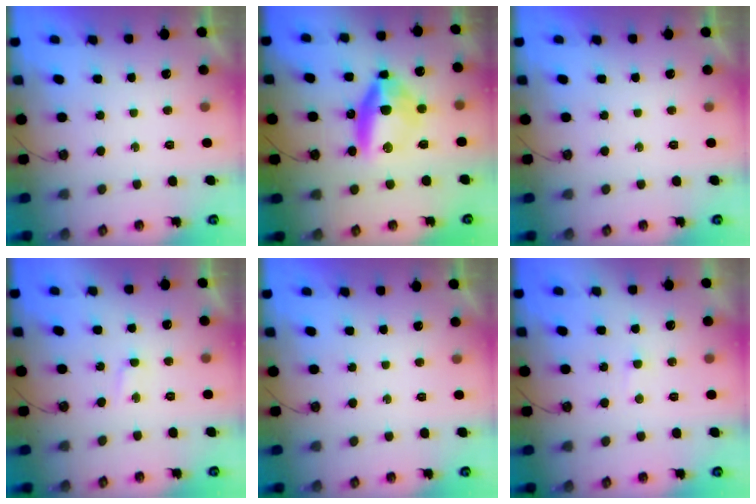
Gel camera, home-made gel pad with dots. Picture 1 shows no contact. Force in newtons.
{"total": 11.2, "press": 11.0, "slide": 1.7}
{"total": 0.0}
{"total": 1.6, "press": 1.4, "slide": 0.7}
{"total": 0.0}
{"total": 1.4, "press": 1.4, "slide": 0.3}